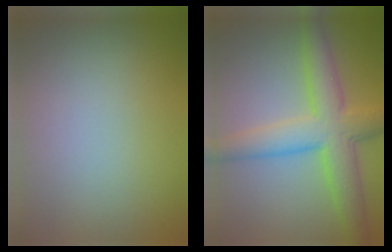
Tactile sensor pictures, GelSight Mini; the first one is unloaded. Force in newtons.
{"total": 7.0, "press": 7.0, "slide": 0.1}